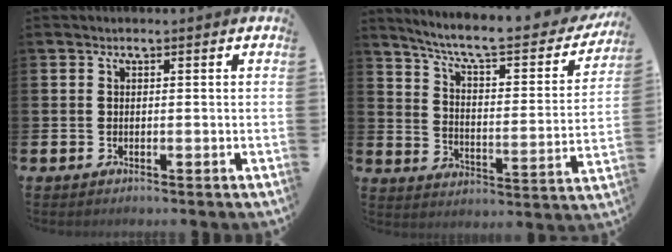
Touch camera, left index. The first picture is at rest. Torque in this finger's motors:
{"motor_torque": [0.92, -1.22, 0.54, 0.19]}